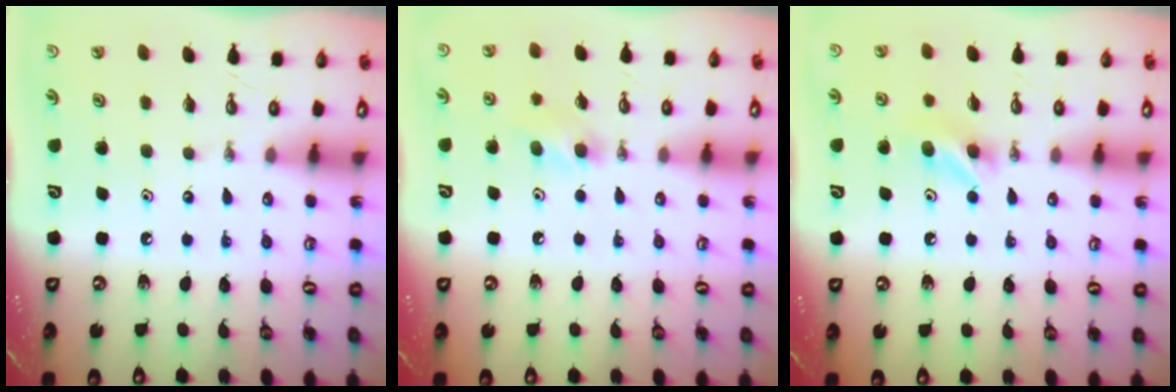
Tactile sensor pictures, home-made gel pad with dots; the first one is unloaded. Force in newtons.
{"total": 8.4, "press": 7.5, "slide": 3.7}
{"total": 8.4, "press": 8.3, "slide": 1.6}